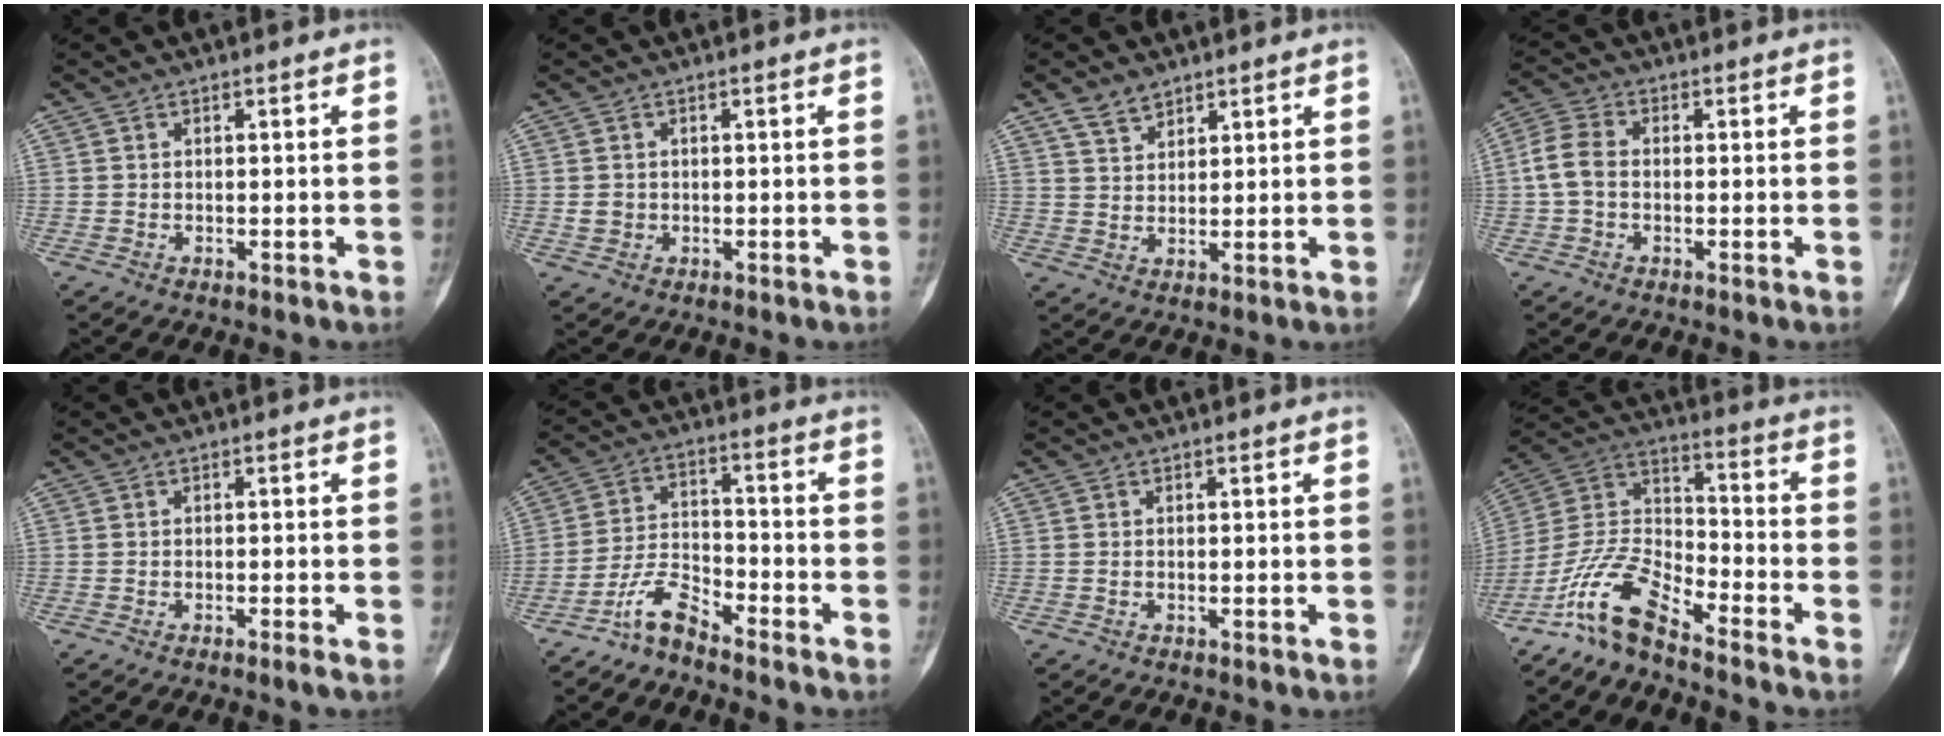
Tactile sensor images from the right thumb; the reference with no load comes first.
{"total": 1.7, "force": [-0.1, 1.5, 0.7], "torque": [-0.008, 0.004, 0.002]}
{"total": 4.3, "force": [3.2, 2.4, 1.6], "torque": [-0.015, -0.017, 0.065]}
{"total": 5.3, "force": [-0.4, 3.7, 3.7], "torque": [-0.079, 0.017, -0.016]}
{"total": 1.1, "force": [-0.7, -0.3, 0.8], "torque": [-0.020, 0.001, -0.015]}
{"total": 6.5, "force": [-5.6, 1.7, 2.9], "torque": [-0.056, 0.049, -0.117]}
{"total": 0.0}
{"total": 11.7, "force": [-9.3, 3.2, 6.3], "torque": [-0.134, 0.078, -0.191]}